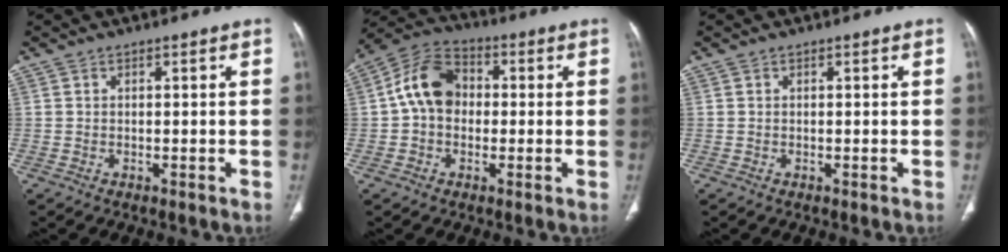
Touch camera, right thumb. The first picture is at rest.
{"total": 10.2, "force": [0.4, 7.7, 6.6], "torque": [-0.104, 0.030, -0.007]}
{"total": 0.0}